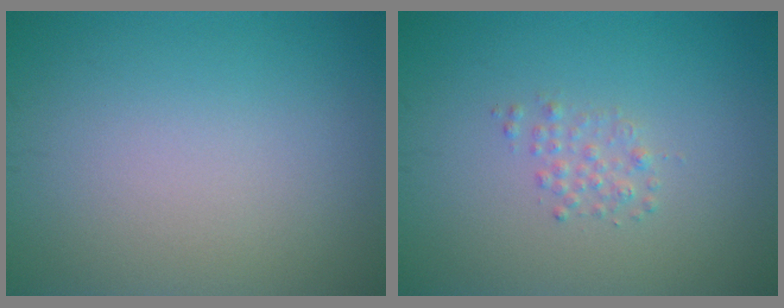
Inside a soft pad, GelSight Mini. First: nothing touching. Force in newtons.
{"total": 1.2, "press": 1.2, "slide": 0.0}